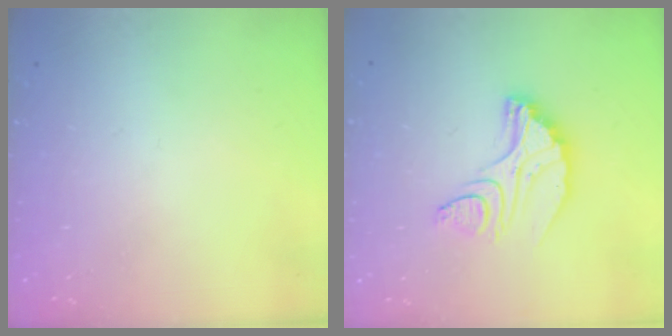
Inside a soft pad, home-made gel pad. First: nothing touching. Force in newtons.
{"total": 10.4, "press": 10.3, "slide": 0.8}